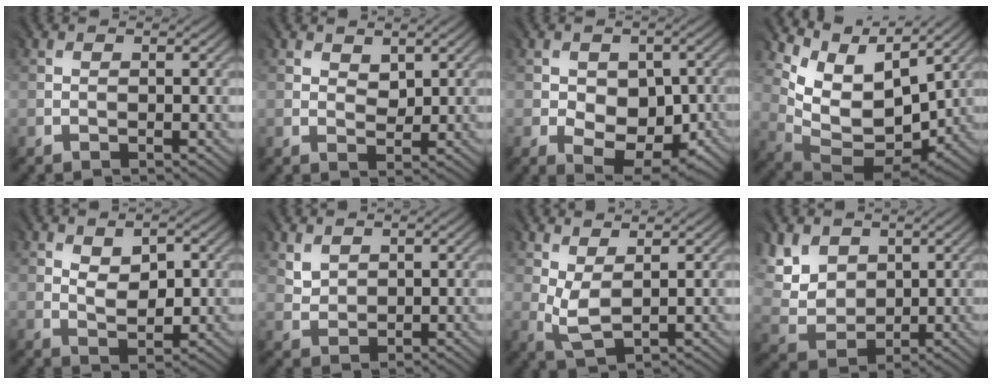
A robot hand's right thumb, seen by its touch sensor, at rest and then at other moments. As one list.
[{"total": 2.2, "force": [1.3, 1.4, 1.1], "torque": [-0.019, -0.002, 0.026]}, {"total": 7.1, "force": [-1.2, 4.9, 5.0], "torque": [-0.081, -0.012, -0.012]}, {"total": 10.7, "force": [5.6, 5.8, 7.1], "torque": [-0.147, -0.004, 0.118]}, {"total": 4.0, "force": [1.4, 2.3, 3.0], "torque": [-0.051, -0.005, 0.028]}, {"total": 2.3, "force": [1.7, 1.5, 0.5], "torque": [-0.020, -0.002, 0.040]}, {"total": 3.1, "force": [1.1, 1.3, 2.5], "torque": [-0.073, -0.004, 0.028]}, {"total": 7.5, "force": [3.6, 5.5, 3.4], "torque": [-0.134, -0.001, 0.084]}]